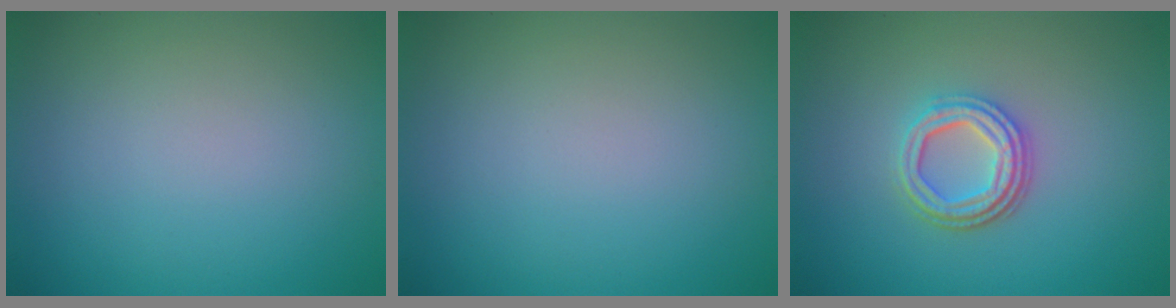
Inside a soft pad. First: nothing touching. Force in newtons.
{"total": 0.0}
{"total": 3.6, "press": 3.0, "slide": 2.0}